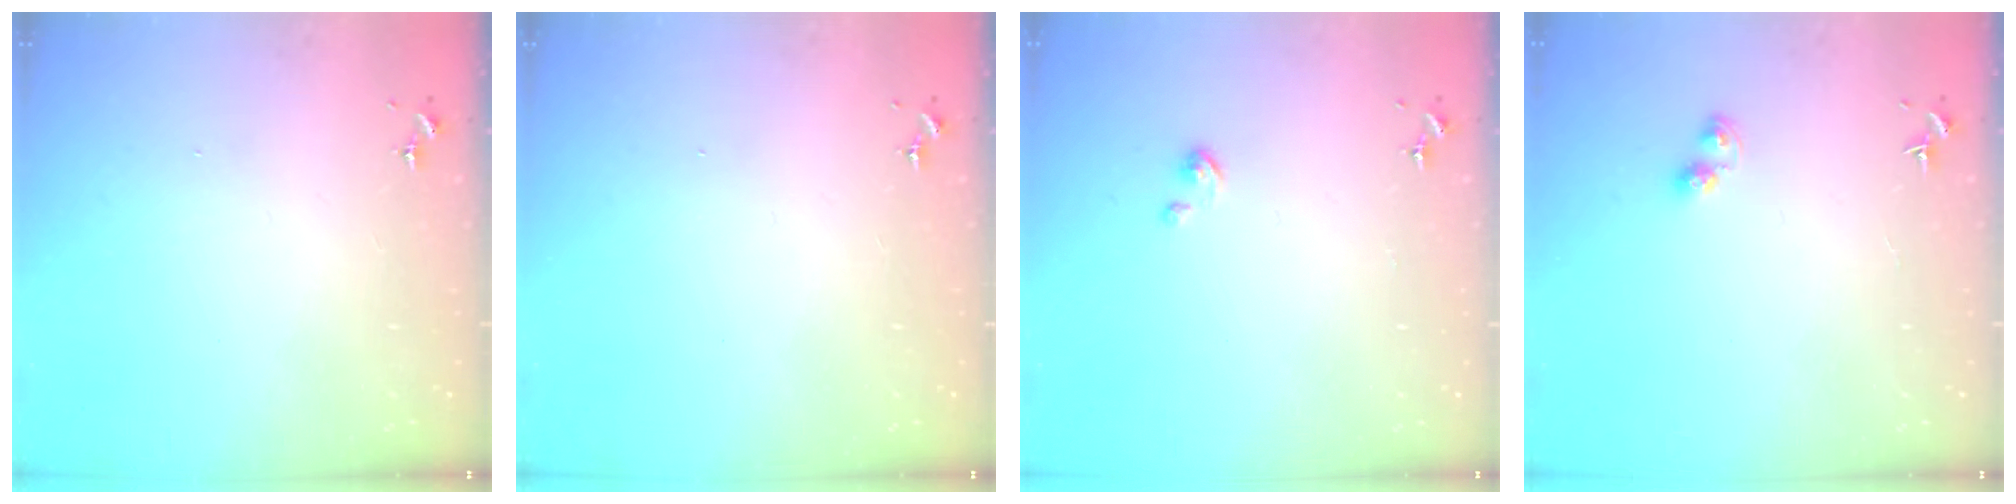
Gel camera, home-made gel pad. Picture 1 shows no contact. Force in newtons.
{"total": 0.0}
{"total": 2.2, "press": 2.2, "slide": 0.2}
{"total": 4.0, "press": 4.0, "slide": 0.5}